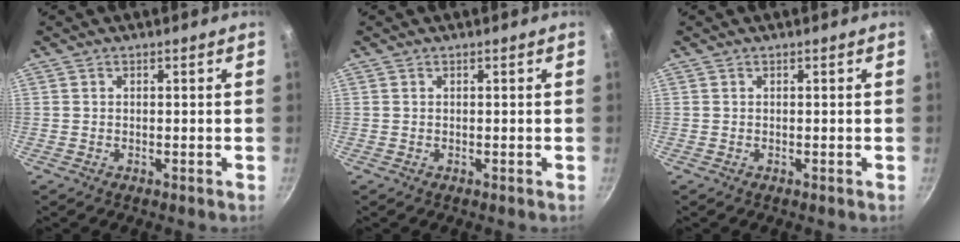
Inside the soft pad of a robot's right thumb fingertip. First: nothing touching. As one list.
[{"total": 0.0}, {"total": 0.0}]